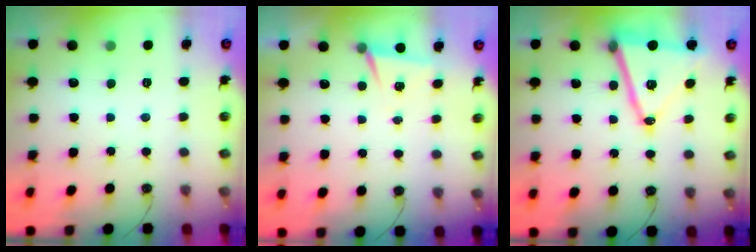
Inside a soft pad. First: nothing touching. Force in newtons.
{"total": 5.2, "press": 2.7, "slide": 4.4}
{"total": 17.8, "press": 17.4, "slide": 3.8}